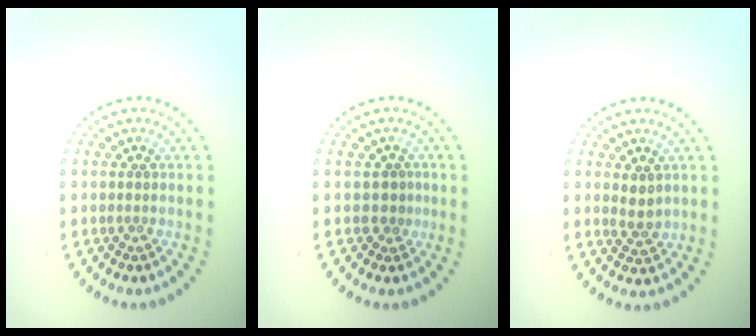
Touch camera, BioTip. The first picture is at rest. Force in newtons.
{"total": 1.2, "press": 0.9, "slide": 0.8}
{"total": 1.6, "press": 1.5, "slide": 0.5}